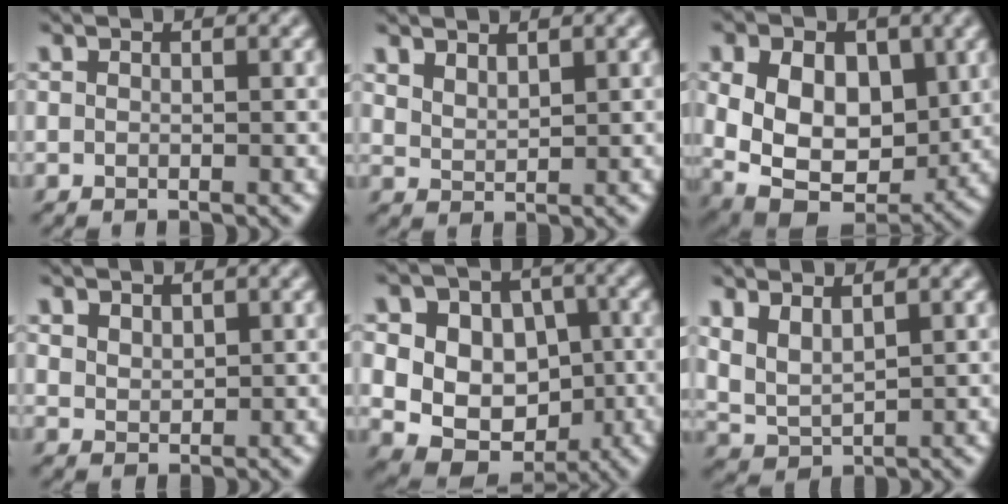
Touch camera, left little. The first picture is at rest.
{"total": 1.9, "force": [1.4, 0.7, 1.0], "torque": [-0.026, 0.001, 0.030]}
{"total": 11.5, "force": [0.2, 8.0, 8.3], "torque": [-0.125, -0.006, 0.005]}
{"total": 1.3, "force": [0.7, 0.9, 0.7], "torque": [-0.023, -0.002, 0.013]}
{"total": 11.4, "force": [0.9, 9.5, 6.3], "torque": [-0.119, 0.037, -0.002]}
{"total": 3.0, "force": [1.4, 1.3, 2.2], "torque": [-0.058, -0.003, 0.028]}